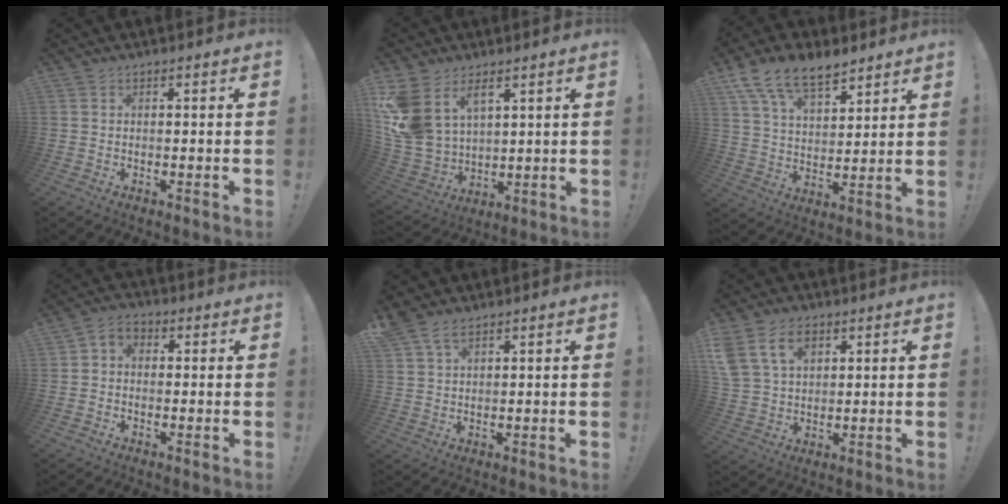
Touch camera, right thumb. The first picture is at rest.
{"total": 14.7, "force": [7.1, 10.0, 8.1], "torque": [-0.185, -0.044, 0.137]}
{"total": 14.1, "force": [9.7, 6.9, 7.6], "torque": [-0.138, -0.050, 0.182]}
{"total": 3.5, "force": [-0.7, 2.8, 1.9], "torque": [-0.028, 0.007, -0.013]}
{"total": 4.4, "force": [3.3, 1.8, 2.3], "torque": [-0.044, -0.015, 0.062]}
{"total": 11.9, "force": [5.4, 8.2, 6.7], "torque": [-0.119, -0.014, 0.108]}